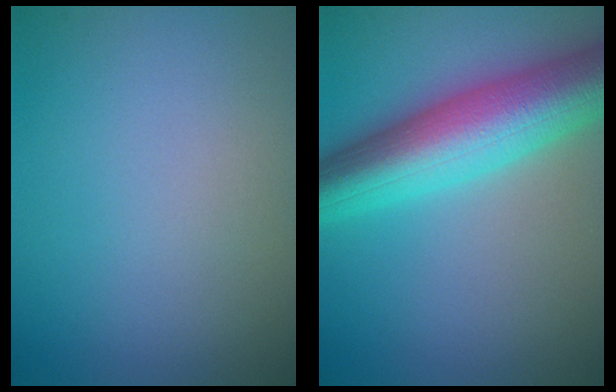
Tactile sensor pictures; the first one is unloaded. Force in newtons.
{"total": 9.8, "press": 9.8, "slide": 0.3}